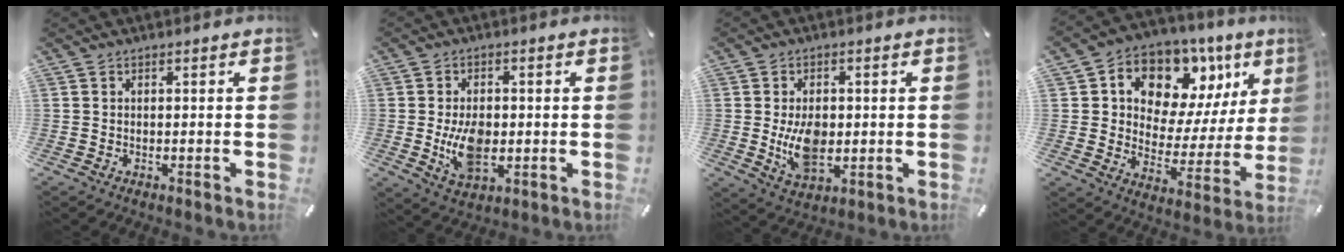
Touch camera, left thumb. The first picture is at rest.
{"total": 9.3, "force": [-0.7, 6.0, 7.1], "torque": [-0.139, -0.004, -0.013]}
{"total": 9.4, "force": [0.0, 6.2, 7.0], "torque": [-0.137, -0.009, -0.003]}
{"total": 12.1, "force": [7.3, 8.5, 4.5], "torque": [-0.064, -0.073, 0.129]}